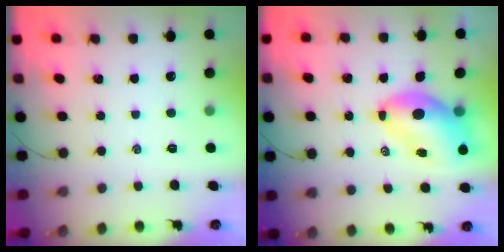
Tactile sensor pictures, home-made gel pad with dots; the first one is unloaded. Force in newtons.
{"total": 10.1, "press": 9.7, "slide": 2.8}